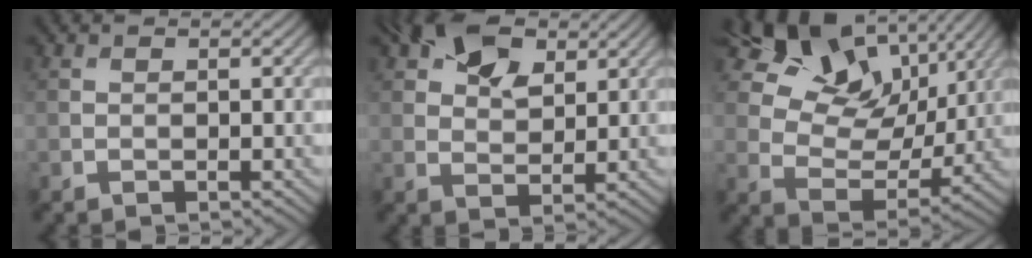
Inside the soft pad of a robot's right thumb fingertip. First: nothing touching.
{"total": 7.6, "force": [4.2, 4.5, 4.5], "torque": [-0.090, 0.006, 0.074]}
{"total": 14.9, "force": [8.9, 8.9, 8.1], "torque": [-0.164, 0.017, 0.148]}